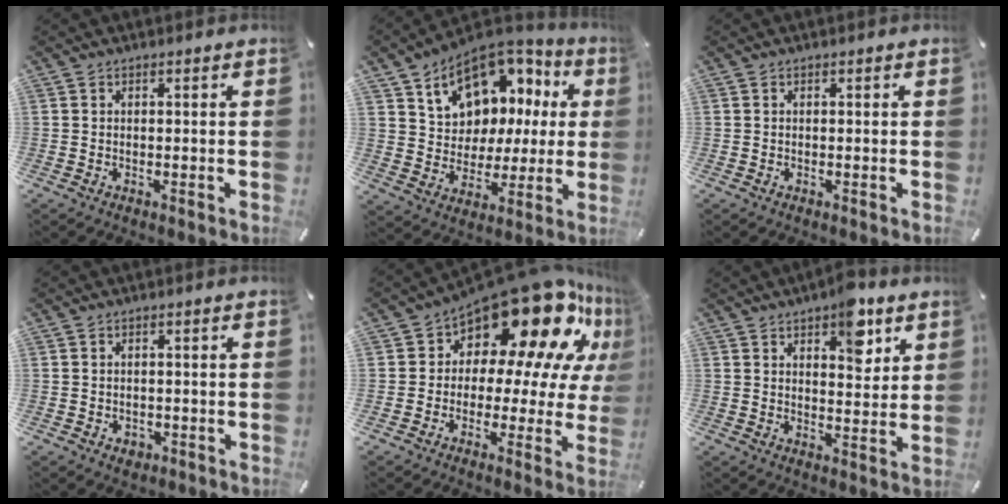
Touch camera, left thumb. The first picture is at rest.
{"total": 12.8, "force": [6.9, 9.6, 5.0], "torque": [-0.093, -0.045, 0.127]}
{"total": 0.0}
{"total": 1.9, "force": [-0.6, 1.6, 0.8], "torque": [-0.015, 0.004, -0.013]}
{"total": 21.1, "force": [13.5, 9.9, 12.8], "torque": [-0.188, -0.111, 0.230]}
{"total": 9.0, "force": [5.5, 4.5, 5.5], "torque": [-0.049, -0.032, 0.087]}